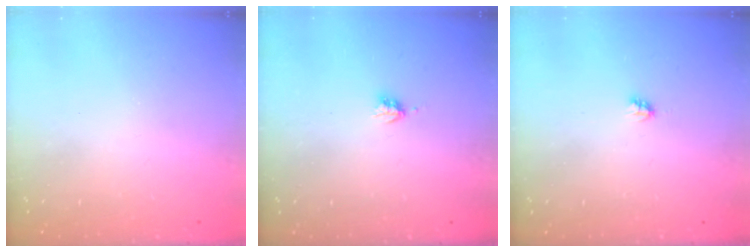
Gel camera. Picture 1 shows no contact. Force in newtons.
{"total": 3.0, "press": 3.0, "slide": 0.5}
{"total": 2.2, "press": 2.2, "slide": 0.2}